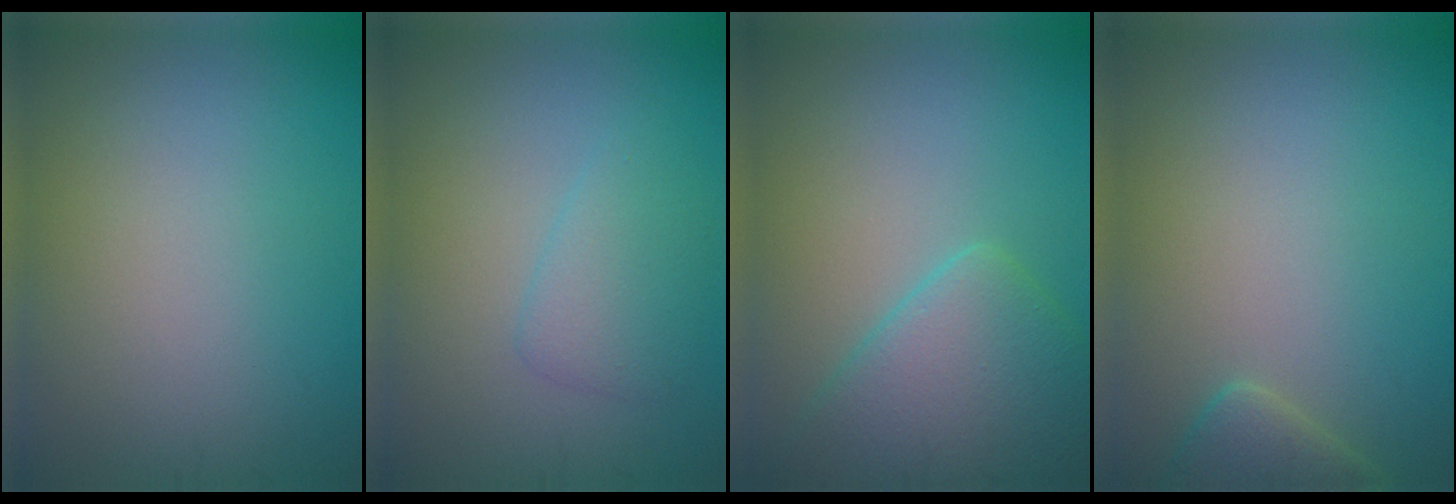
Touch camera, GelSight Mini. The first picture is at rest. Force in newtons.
{"total": 2.6, "press": 2.6, "slide": 0.1}
{"total": 6.4, "press": 6.4, "slide": 0.4}
{"total": 2.4, "press": 2.4, "slide": 0.3}